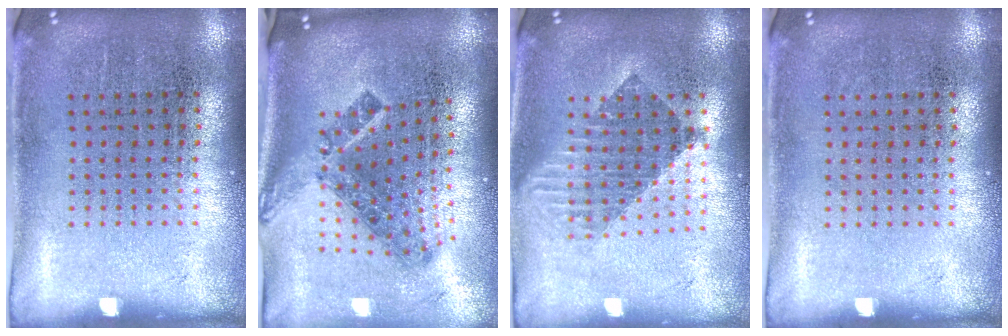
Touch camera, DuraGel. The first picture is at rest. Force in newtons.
{"total": 1.7, "press": 1.3, "slide": 1.2}
{"total": 1.6, "press": 1.4, "slide": 0.9}
{"total": 0.0}